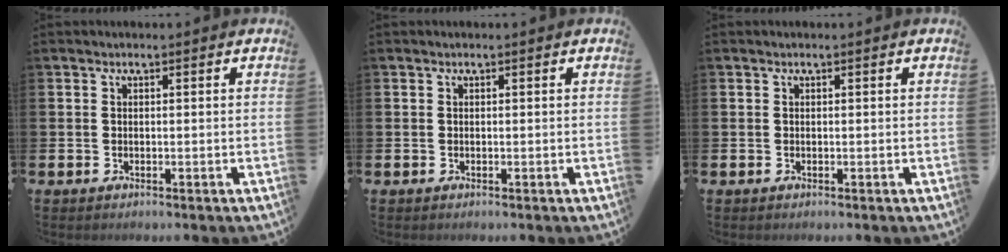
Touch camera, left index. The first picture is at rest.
{"total": 0.0}
{"total": 0.0}